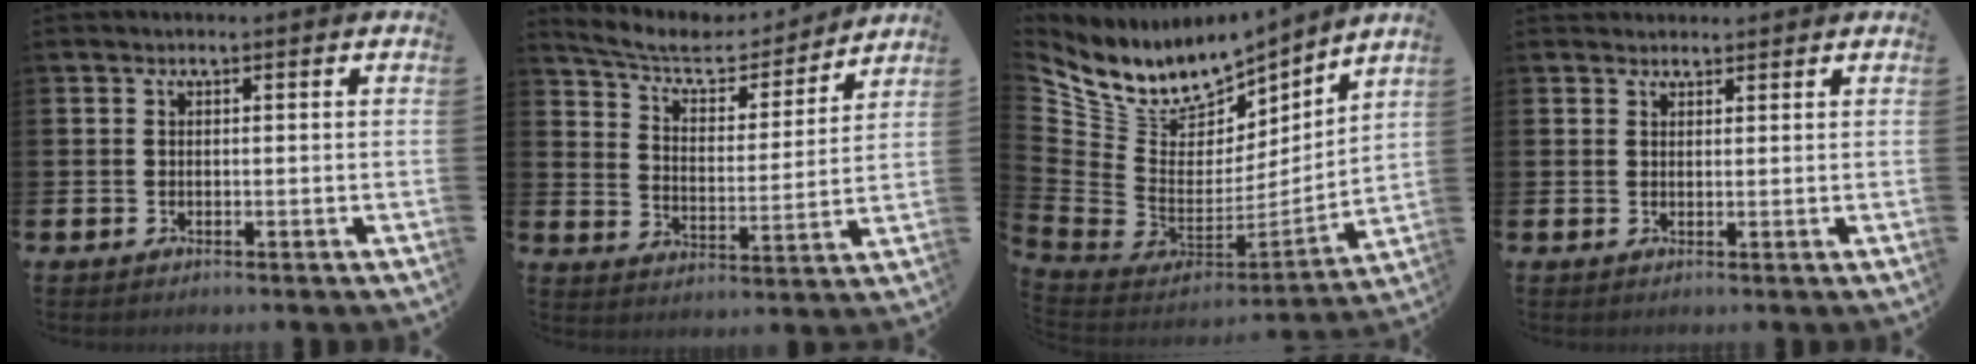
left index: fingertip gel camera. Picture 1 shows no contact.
{"total": 7.8, "force": [7.1, 2.1, 2.2], "torque": [-0.068, -0.058, 0.120]}
{"total": 9.9, "force": [8.5, 4.6, 2.2], "torque": [-0.104, -0.062, 0.156]}
{"total": 1.6, "force": [1.5, 0.6, 0.0], "torque": [0.007, 0.000, 0.028]}